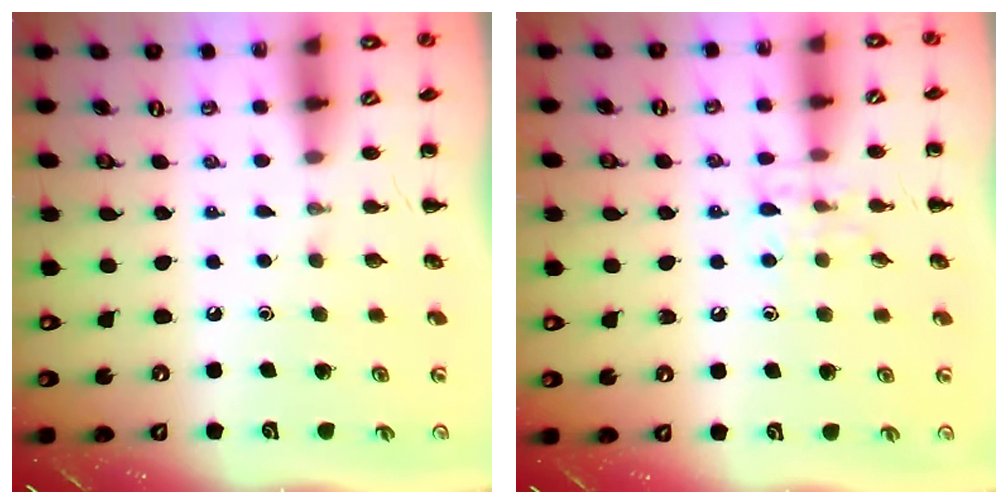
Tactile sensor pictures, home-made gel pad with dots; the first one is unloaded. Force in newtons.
{"total": 7.2, "press": 7.1, "slide": 1.1}